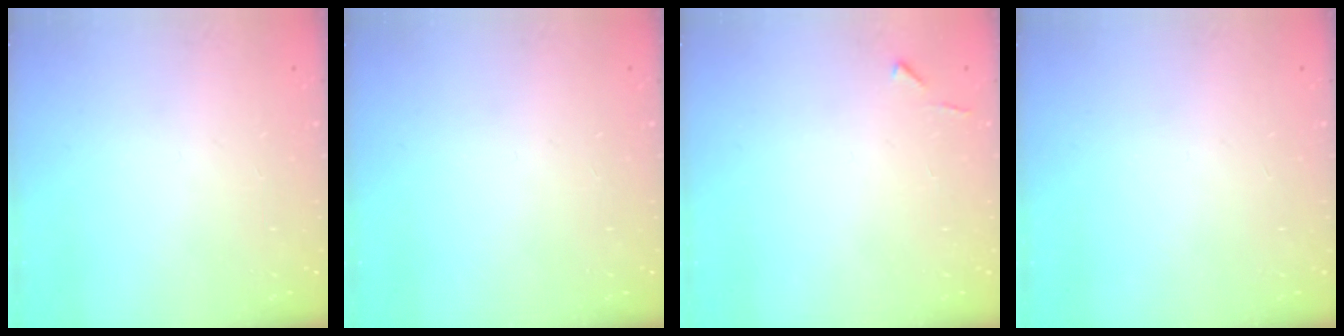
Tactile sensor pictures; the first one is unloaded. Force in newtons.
{"total": 0.0}
{"total": 4.3, "press": 4.3, "slide": 0.6}
{"total": 0.0}